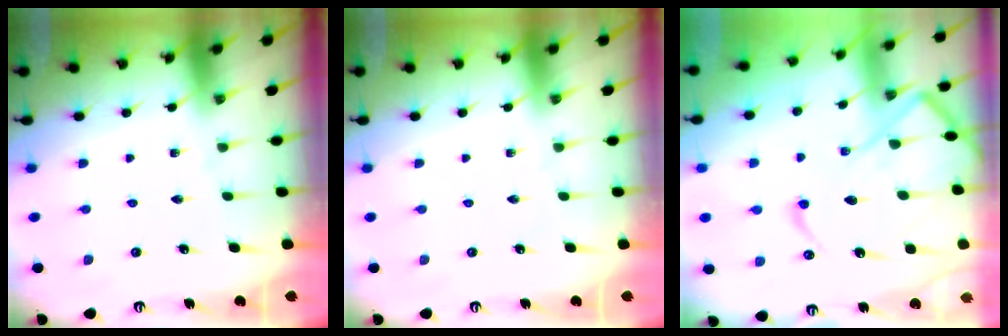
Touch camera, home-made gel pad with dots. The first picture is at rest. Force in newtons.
{"total": 0.0}
{"total": 12.5, "press": 12.5, "slide": 0.8}